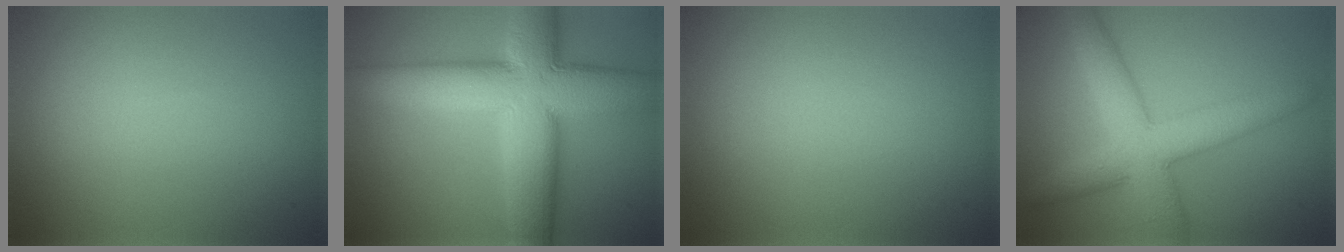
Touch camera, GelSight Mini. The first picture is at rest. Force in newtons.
{"total": 12.8, "press": 12.8, "slide": 0.6}
{"total": 0.0}
{"total": 6.6, "press": 6.6, "slide": 0.1}